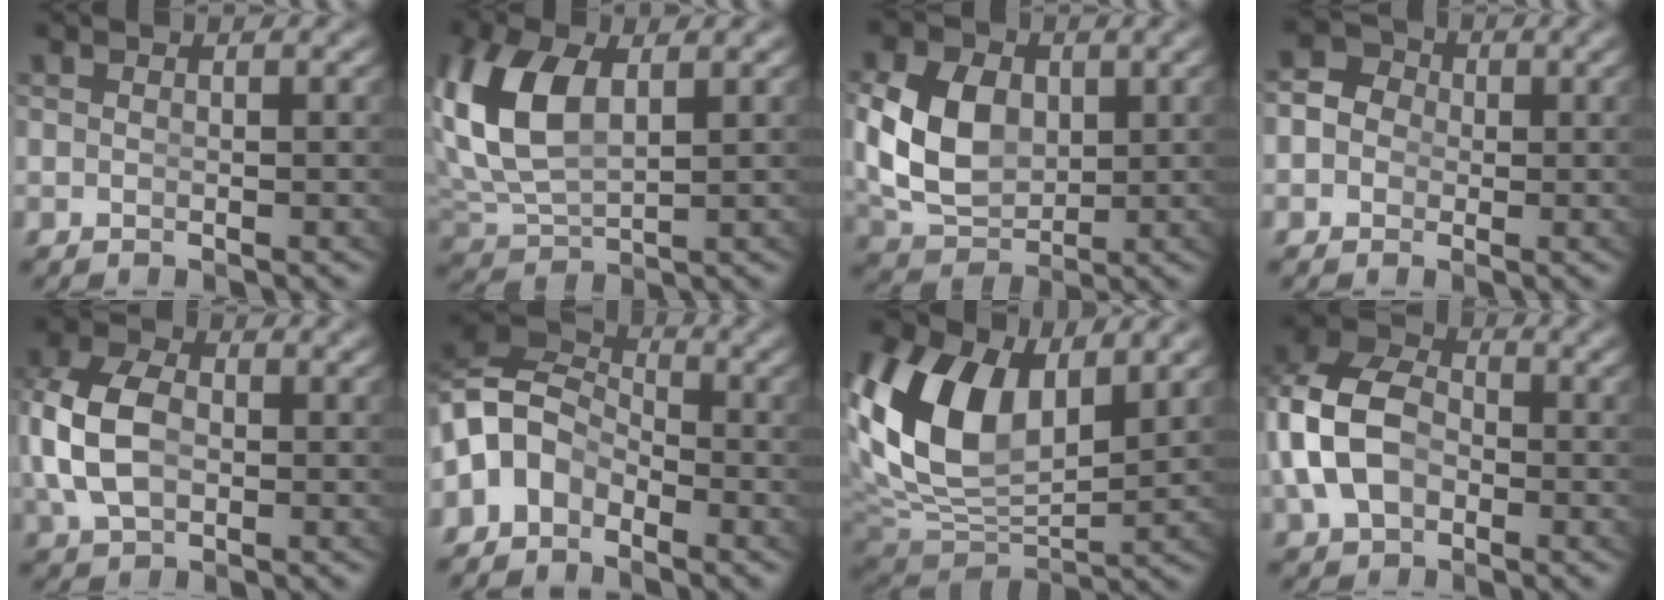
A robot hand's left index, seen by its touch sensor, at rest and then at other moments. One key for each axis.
{"total": 8.0, "fx": 1.8, "fy": 5.6, "fz": 5.4, "tx": -0.157, "ty": -0.018, "tz": 0.047}
{"total": 8.2, "fx": 0.4, "fy": 6.5, "fz": 5.0, "tx": -0.113, "ty": -0.031, "tz": 0.023}
{"total": 5.9, "fx": 0.4, "fy": 5.3, "fz": 2.4, "tx": -0.044, "ty": 0.000, "tz": -0.010}
{"total": 6.0, "fx": 0.1, "fy": 4.4, "fz": 4.1, "tx": -0.112, "ty": -0.018, "tz": 0.016}
{"total": 9.0, "fx": -0.2, "fy": 7.9, "fz": 4.3, "tx": -0.119, "ty": -0.025, "tz": -0.008}
{"total": 10.8, "fx": 2.4, "fy": 7.2, "fz": 7.8, "tx": -0.179, "ty": -0.016, "tz": 0.053}
{"total": 9.6, "fx": 0.5, "fy": 8.1, "fz": 5.2, "tx": -0.124, "ty": -0.012, "tz": 0.007}